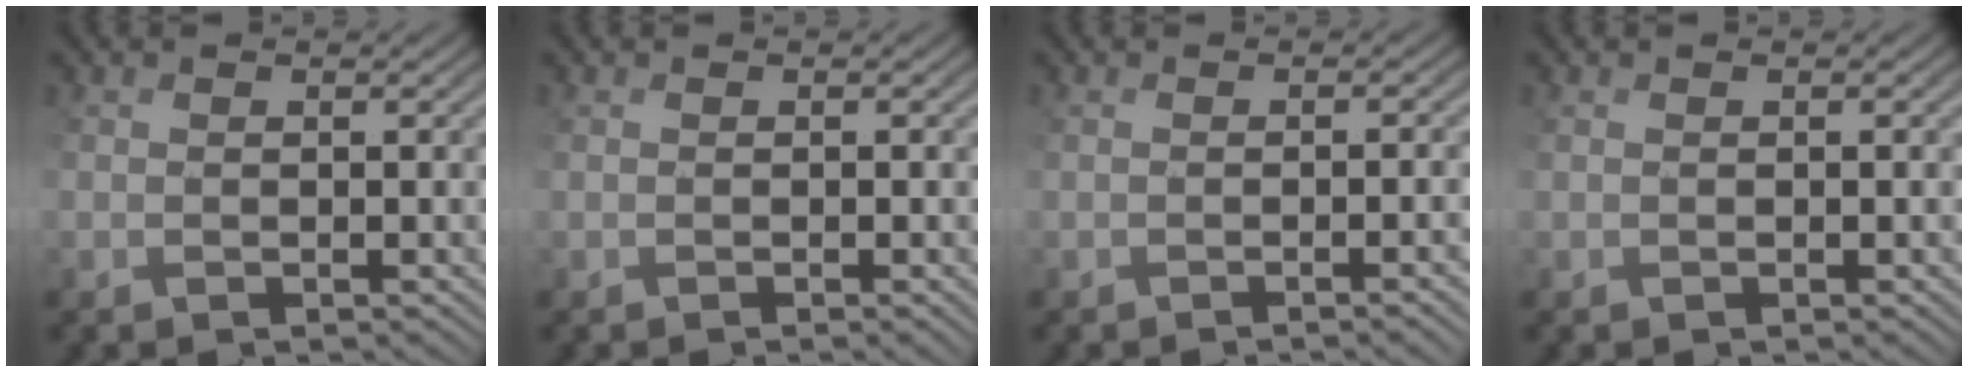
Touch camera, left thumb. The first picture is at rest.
{"total": 1.2, "force": [-0.3, 0.1, 1.2], "torque": [-0.017, -0.003, 0.007]}
{"total": 4.6, "force": [-1.7, 1.3, 4.1], "torque": [-0.028, 0.008, -0.001]}
{"total": 0.0}